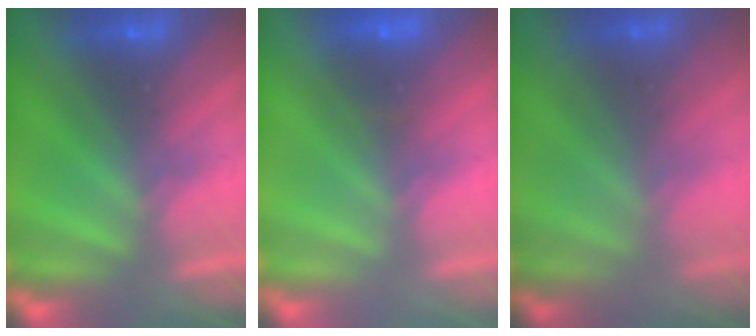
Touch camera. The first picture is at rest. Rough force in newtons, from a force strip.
{"total": 2.0}
{"total": 1.7}